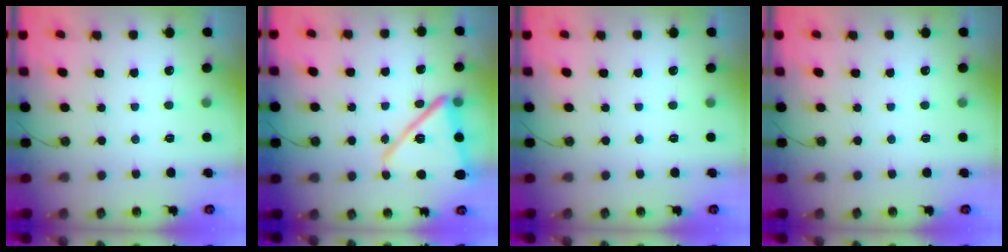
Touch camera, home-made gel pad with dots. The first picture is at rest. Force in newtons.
{"total": 17.7, "press": 17.5, "slide": 2.6}
{"total": 0.0}
{"total": 0.0}